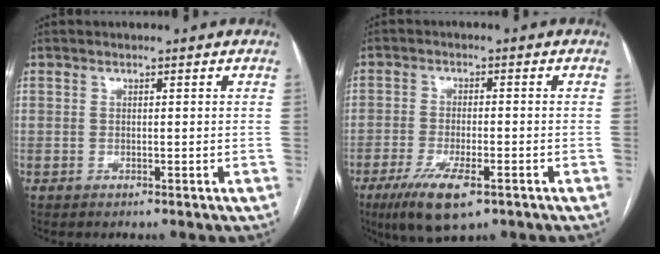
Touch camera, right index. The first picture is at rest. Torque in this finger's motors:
{"motor_torque": [0.17, -0.19, 0.48, 0.14]}